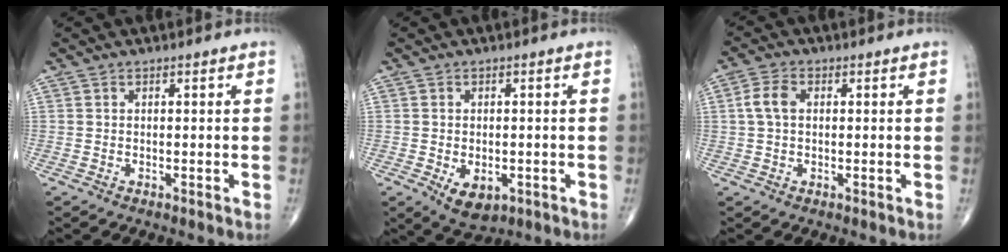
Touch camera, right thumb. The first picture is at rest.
{"total": 5.7, "force": [-1.8, 3.6, 4.1], "torque": [-0.054, 0.000, -0.015]}
{"total": 4.2, "force": [0.6, 2.6, 3.2], "torque": [-0.073, 0.010, 0.008]}